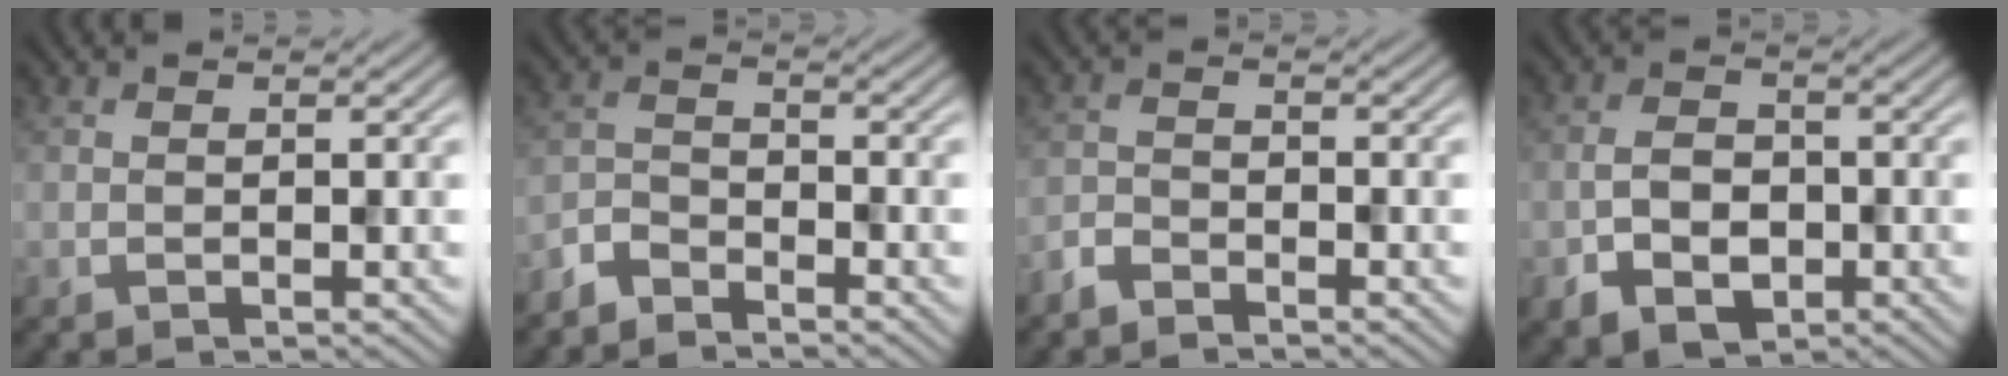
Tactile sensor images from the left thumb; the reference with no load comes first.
{"total": 3.6, "force": [-3.3, 1.1, 1.0], "torque": [-0.024, -0.004, -0.083]}
{"total": 2.4, "force": [-2.2, 0.7, 0.7], "torque": [-0.014, -0.003, -0.055]}
{"total": 4.7, "force": [-1.8, 3.2, 2.9], "torque": [-0.056, -0.004, -0.036]}